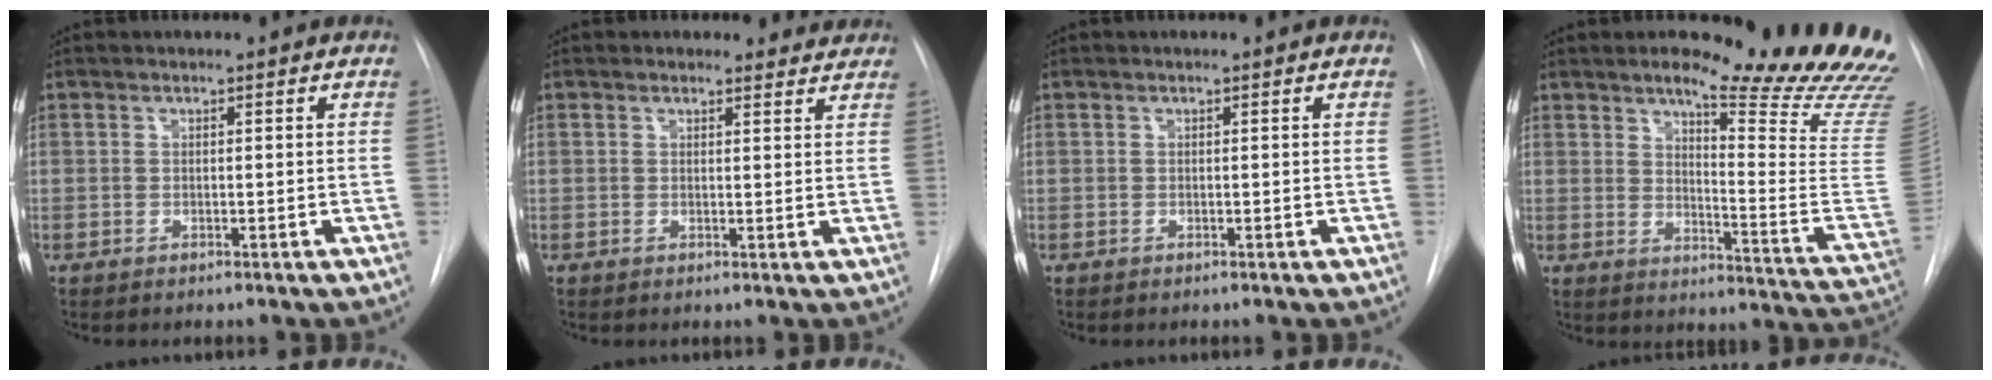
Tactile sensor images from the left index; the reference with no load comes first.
{"total": 4.1, "force": [3.7, 1.7, 0.0], "torque": [0.012, -0.007, 0.026]}
{"total": 0.0}
{"total": 21.7, "force": [18.2, 0.5, 12.0], "torque": [-0.143, -0.117, 0.215]}